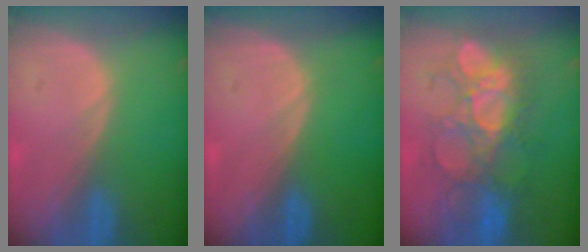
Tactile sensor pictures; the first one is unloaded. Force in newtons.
{"total": 0.0}
{"total": 9.2, "press": 9.2, "slide": 0.5}